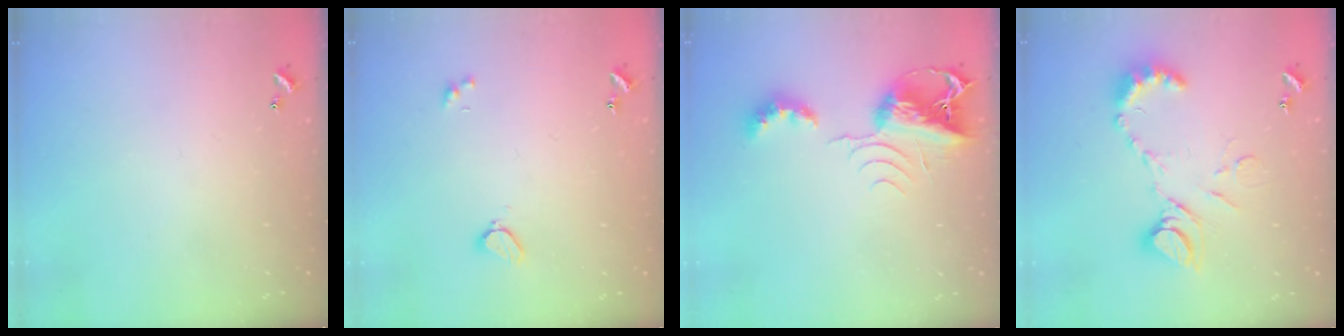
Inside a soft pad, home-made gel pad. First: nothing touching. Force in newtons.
{"total": 2.1, "press": 2.0, "slide": 0.5}
{"total": 8.0, "press": 8.0, "slide": 1.0}
{"total": 13.0, "press": 13.0, "slide": 1.3}